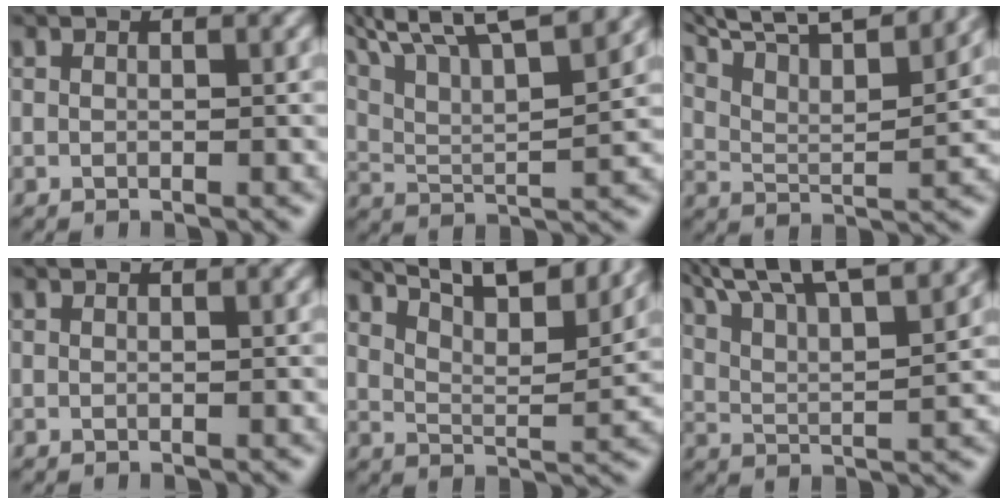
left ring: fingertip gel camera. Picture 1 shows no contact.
{"total": 13.8, "force": [9.4, 4.4, 9.1], "torque": [-0.183, 0.050, 0.132]}
{"total": 13.0, "force": [9.7, 3.9, 7.8], "torque": [-0.154, 0.035, 0.137]}
{"total": 0.0}
{"total": 11.4, "force": [9.2, 2.8, 6.2], "torque": [-0.116, 0.017, 0.115]}
{"total": 11.0, "force": [7.9, 3.2, 6.9], "torque": [-0.131, 0.029, 0.103]}